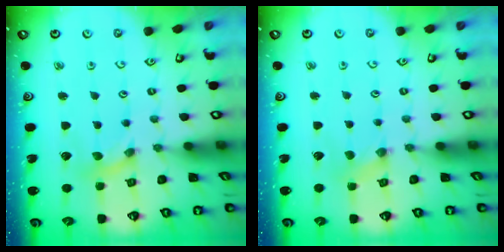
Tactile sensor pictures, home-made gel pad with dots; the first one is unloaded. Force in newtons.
{"total": 0.7, "press": 0.7, "slide": 0.2}